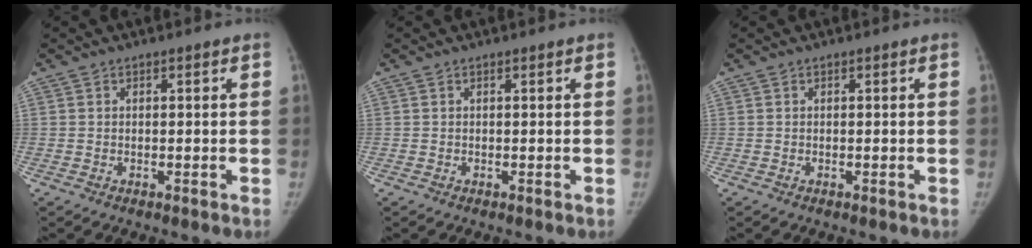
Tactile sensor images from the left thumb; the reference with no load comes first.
{"total": 0.0}
{"total": 0.0}